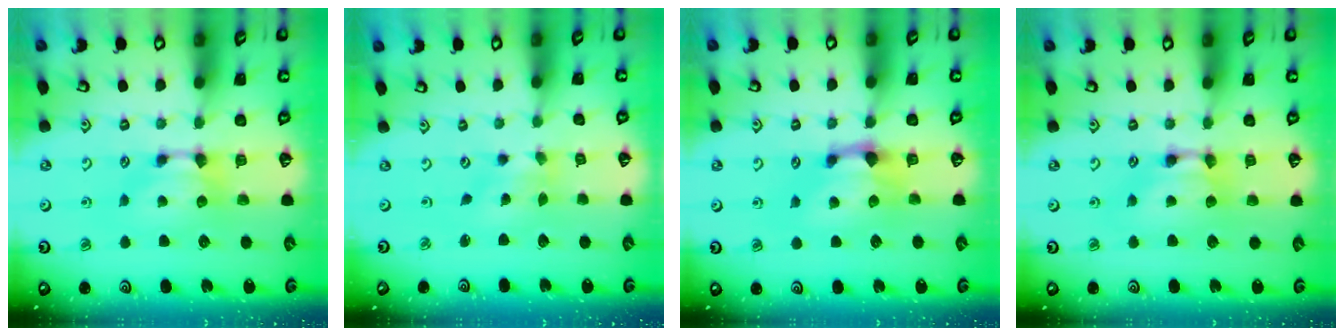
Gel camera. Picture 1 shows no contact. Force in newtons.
{"total": 1.7, "press": 1.3, "slide": 1.0}
{"total": 1.4, "press": 0.9, "slide": 1.1}
{"total": 1.8, "press": 1.8, "slide": 0.2}